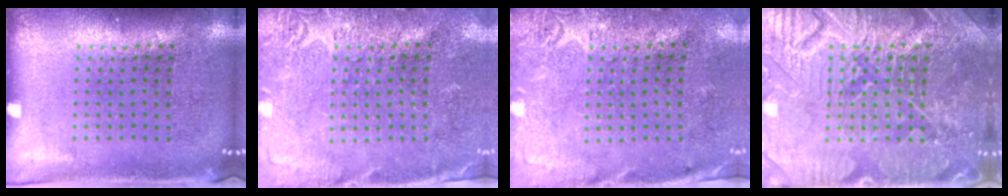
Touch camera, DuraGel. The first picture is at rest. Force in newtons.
{"total": 2.7, "press": 2.7, "slide": 0.4}
{"total": 2.8, "press": 2.2, "slide": 1.7}
{"total": 5.0, "press": 4.9, "slide": 0.7}